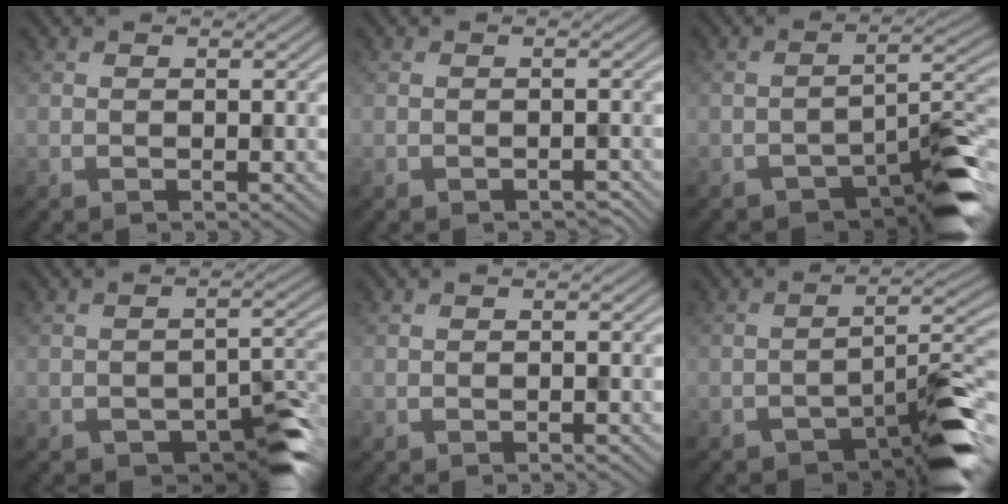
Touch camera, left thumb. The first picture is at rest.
{"total": 0.8, "force": [-0.7, 0.2, 0.3], "torque": [-0.005, -0.001, -0.012]}
{"total": 8.6, "force": [-5.7, 2.5, 5.9], "torque": [-0.073, 0.006, -0.094]}
{"total": 6.3, "force": [-3.8, 2.8, 4.1], "torque": [-0.046, -0.003, -0.052]}
{"total": 0.0}
{"total": 7.9, "force": [-5.5, 1.8, 5.4], "torque": [-0.071, 0.012, -0.090]}